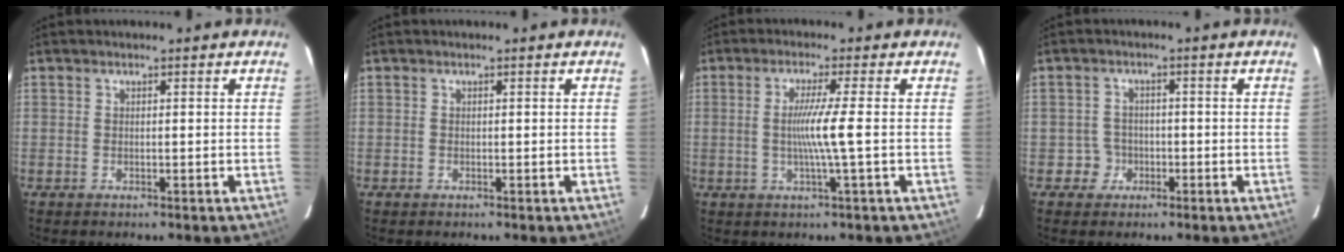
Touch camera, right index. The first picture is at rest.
{"total": 0.0}
{"total": 5.4, "force": [-0.3, -1.4, 5.2], "torque": [-0.100, -0.010, -0.006]}
{"total": 3.0, "force": [-1.0, 2.8, -0.3], "torque": [0.014, 0.013, -0.019]}